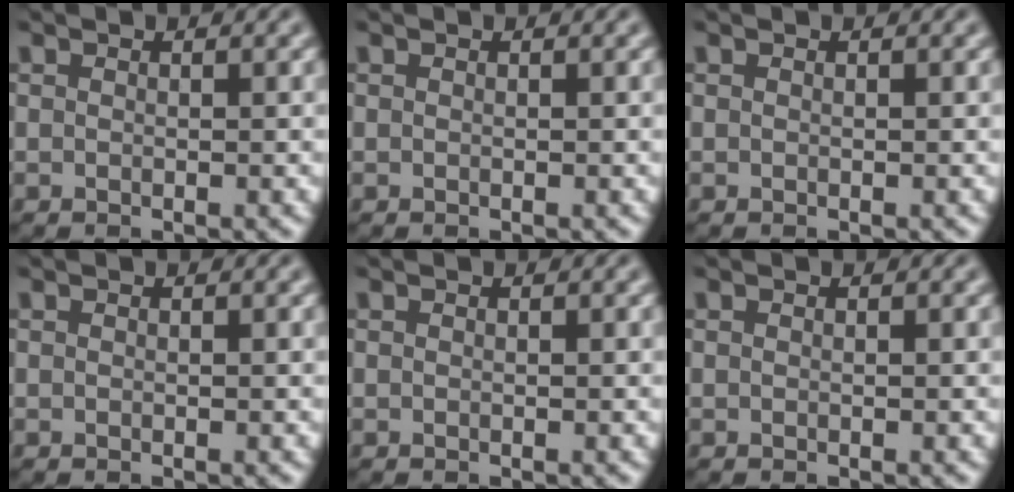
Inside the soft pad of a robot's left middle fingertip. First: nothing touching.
{"total": 0.0}
{"total": 0.0}
{"total": 0.0}
{"total": 0.0}
{"total": 0.0}